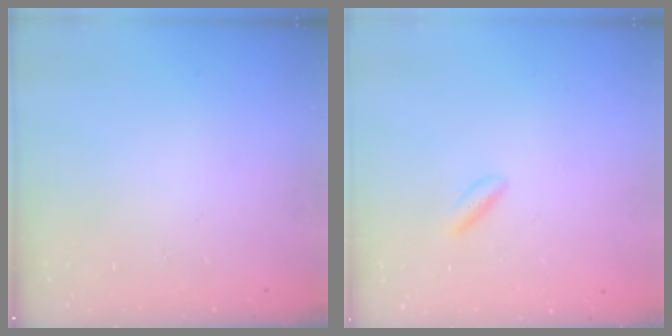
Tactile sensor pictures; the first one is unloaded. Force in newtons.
{"total": 2.2, "press": 1.9, "slide": 1.2}